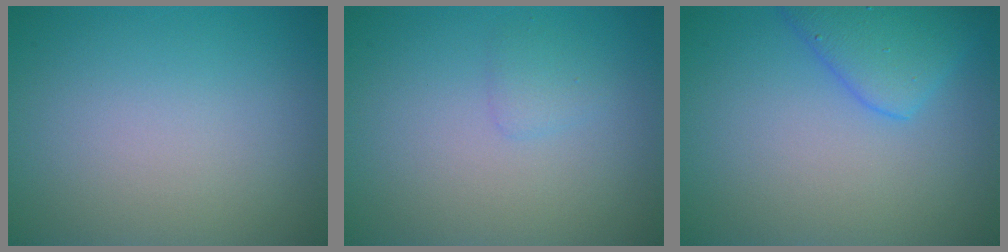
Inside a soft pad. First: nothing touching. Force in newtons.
{"total": 0.9, "press": 0.9, "slide": 0.2}
{"total": 2.9, "press": 2.9, "slide": 0.0}